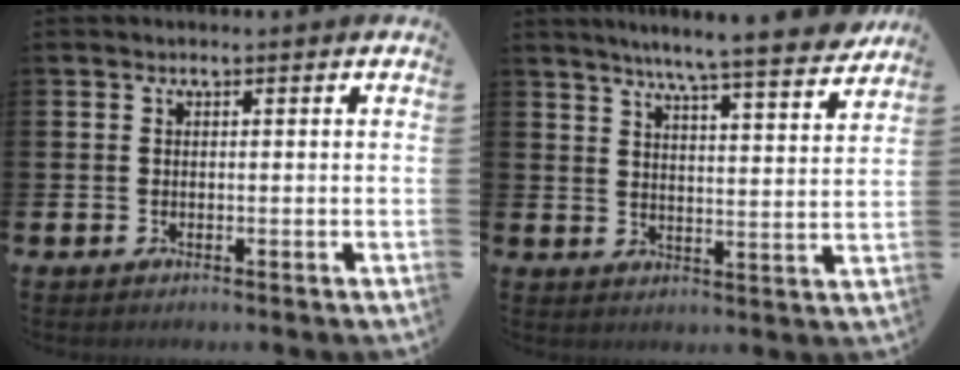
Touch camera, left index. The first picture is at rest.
{"total": 6.9, "force": [6.4, -0.6, 2.3], "torque": [-0.053, -0.044, 0.107]}